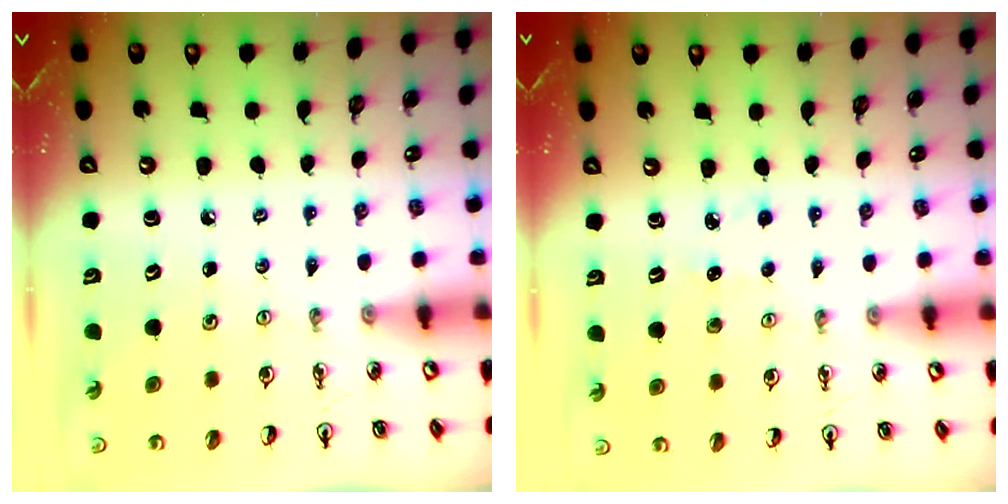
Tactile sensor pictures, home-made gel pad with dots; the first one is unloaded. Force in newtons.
{"total": 3.4, "press": 3.4, "slide": 0.5}